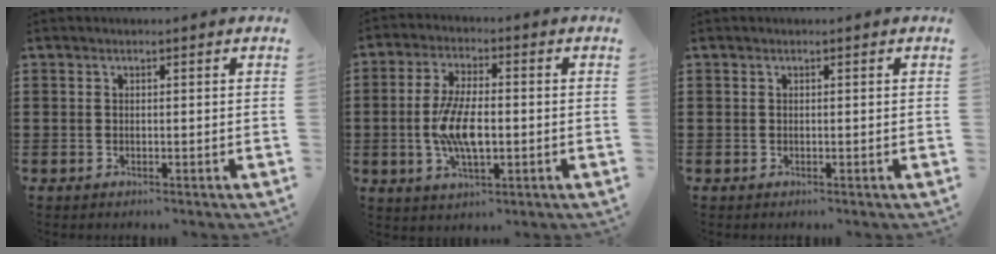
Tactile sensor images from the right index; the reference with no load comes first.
{"total": 8.4, "force": [-1.2, 3.4, 7.6], "torque": [-0.164, -0.004, -0.027]}
{"total": 0.0}